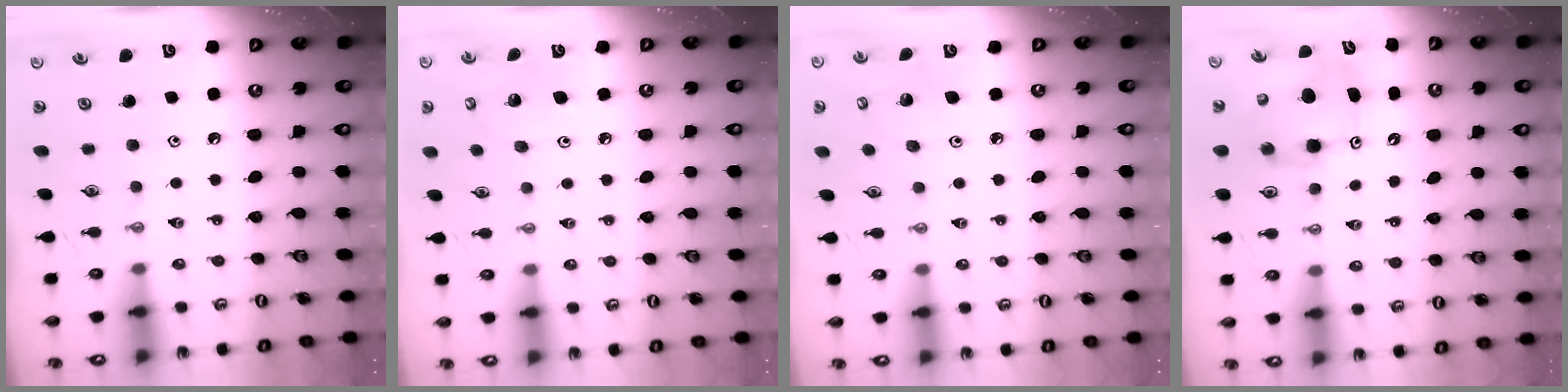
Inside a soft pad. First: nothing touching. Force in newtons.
{"total": 7.1, "press": 6.6, "slide": 2.5}
{"total": 3.7, "press": 3.5, "slide": 1.4}
{"total": 7.8, "press": 7.5, "slide": 2.0}